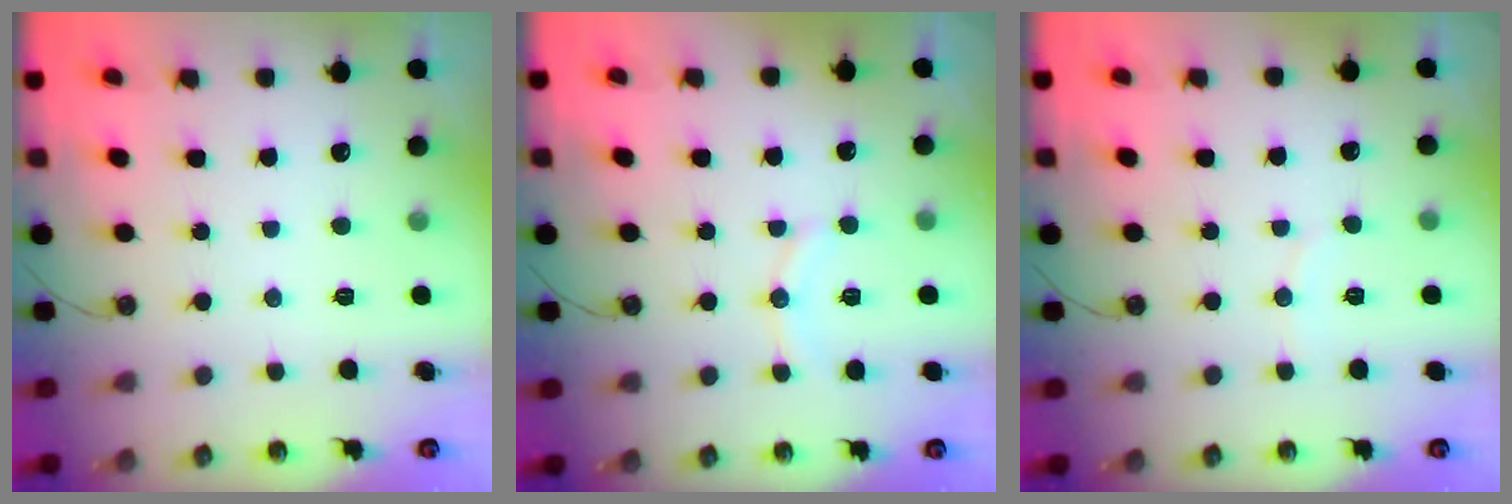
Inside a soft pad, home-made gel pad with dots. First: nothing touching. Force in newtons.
{"total": 6.7, "press": 6.4, "slide": 1.9}
{"total": 2.5, "press": 2.5, "slide": 0.3}